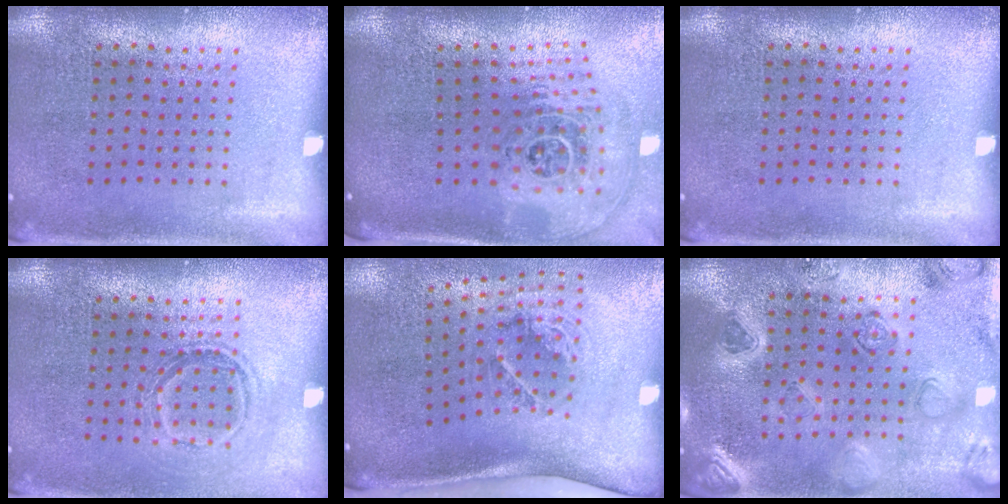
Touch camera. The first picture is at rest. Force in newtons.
{"total": 2.5, "press": 1.7, "slide": 1.8}
{"total": 0.0}
{"total": 1.1, "press": 1.0, "slide": 0.6}
{"total": 2.1, "press": 1.2, "slide": 1.7}
{"total": 2.3, "press": 2.3, "slide": 0.4}